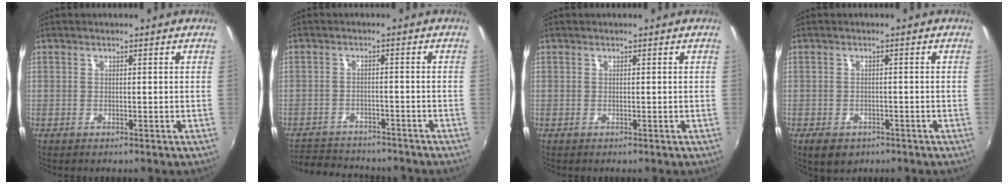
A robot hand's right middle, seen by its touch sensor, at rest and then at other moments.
{"total": 10.4, "force": [-9.4, 3.2, 2.9], "torque": [-0.083, -0.002, -0.142]}
{"total": 0.0}
{"total": 4.4, "force": [-2.7, 2.8, 2.2], "torque": [-0.050, -0.012, -0.039]}